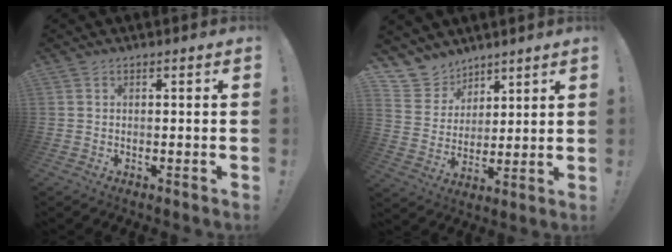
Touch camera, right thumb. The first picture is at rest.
{"total": 9.3, "force": [7.0, 6.2, 0.4], "torque": [-0.023, -0.059, 0.142]}